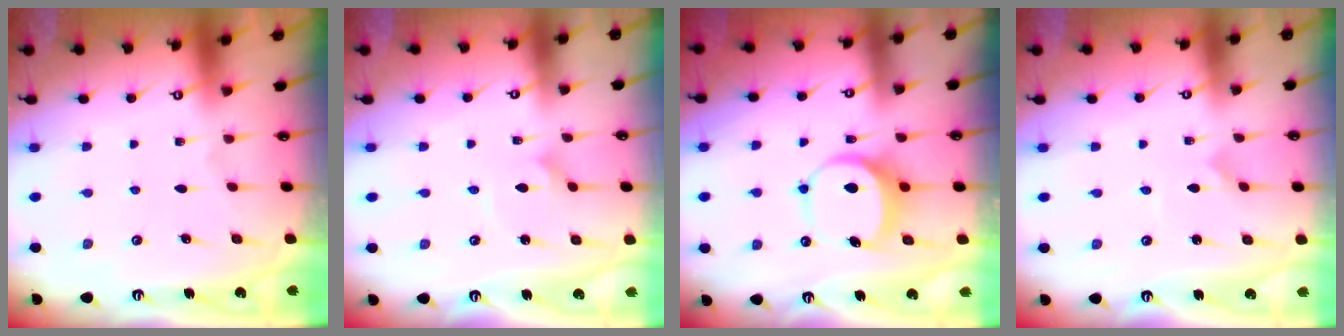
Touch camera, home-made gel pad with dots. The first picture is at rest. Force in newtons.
{"total": 1.8, "press": 1.8, "slide": 0.1}
{"total": 7.2, "press": 7.2, "slide": 0.5}
{"total": 0.0}